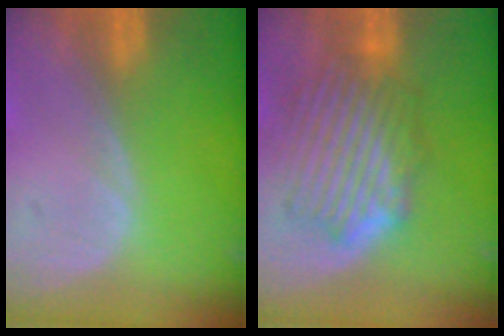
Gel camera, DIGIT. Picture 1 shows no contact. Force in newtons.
{"total": 9.1, "press": 8.3, "slide": 3.7}